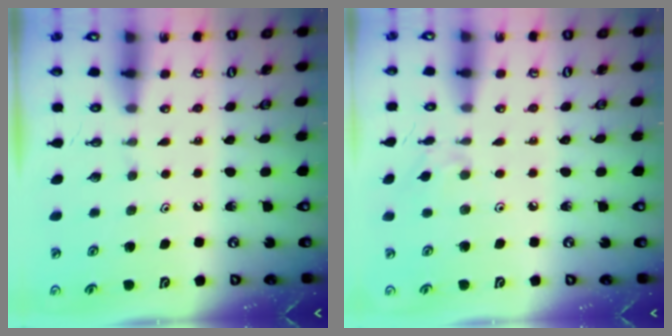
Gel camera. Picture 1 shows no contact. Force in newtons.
{"total": 2.8, "press": 2.8, "slide": 0.1}